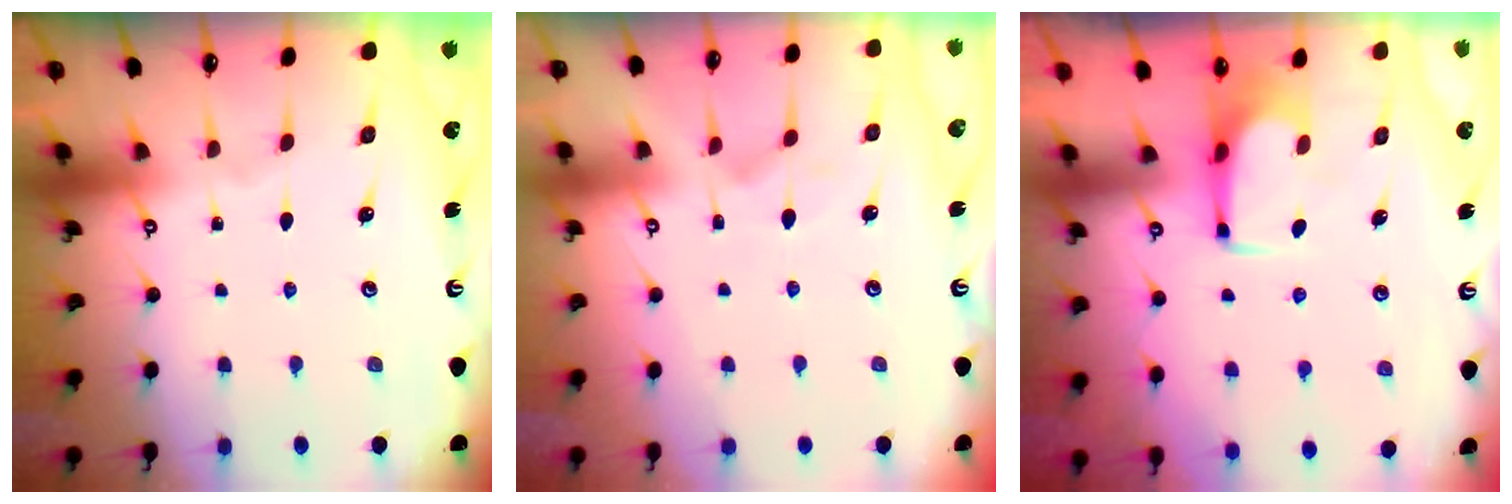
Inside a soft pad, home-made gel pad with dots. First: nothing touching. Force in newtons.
{"total": 4.0, "press": 3.7, "slide": 1.3}
{"total": 4.1, "press": 4.1, "slide": 0.5}